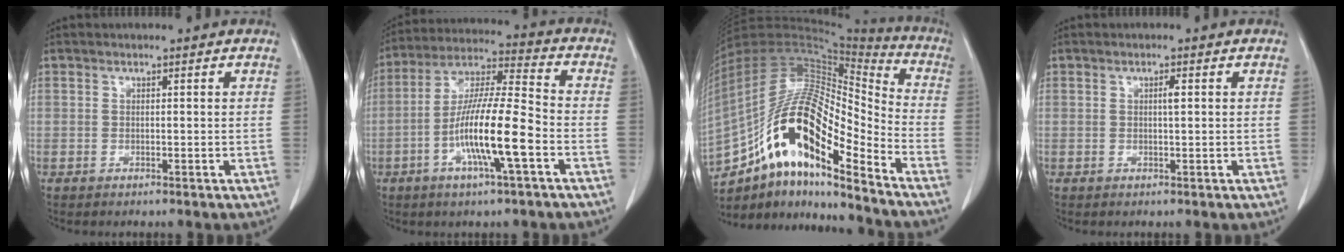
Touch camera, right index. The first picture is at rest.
{"total": 13.7, "force": [-4.5, 0.8, 13.0], "torque": [-0.245, 0.000, -0.084]}
{"total": 20.8, "force": [-11.8, 5.0, 16.5], "torque": [-0.330, 0.016, -0.207]}
{"total": 1.1, "force": [0.2, 0.1, 1.0], "torque": [-0.020, 0.002, 0.003]}